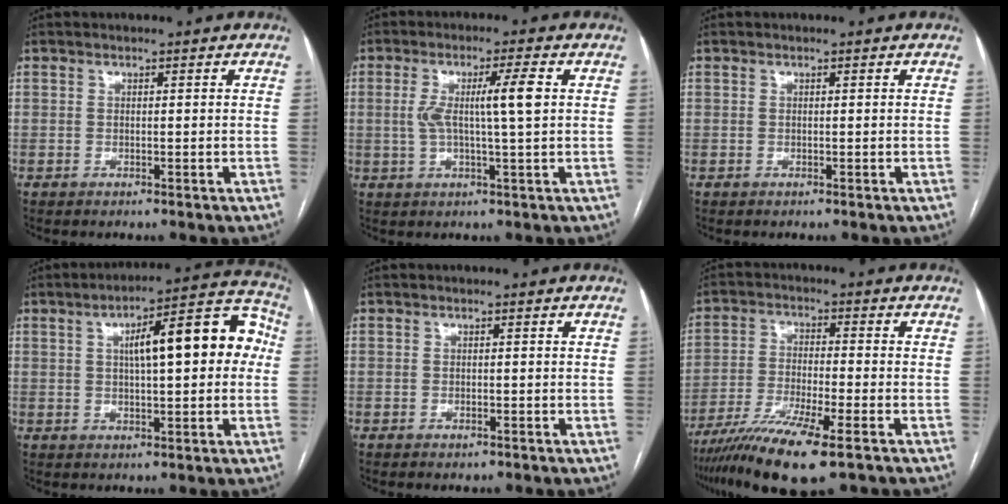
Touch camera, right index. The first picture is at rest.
{"total": 6.6, "force": [0.9, -0.3, 6.5], "torque": [-0.120, 0.010, 0.019]}
{"total": 0.0}
{"total": 14.1, "force": [2.1, 3.6, 13.4], "torque": [-0.181, 0.050, 0.030]}
{"total": 0.6, "force": [-0.4, 0.2, 0.4], "torque": [-0.008, -0.001, -0.001]}
{"total": 12.1, "force": [-7.7, 0.7, 9.3], "torque": [-0.175, -0.027, -0.133]}